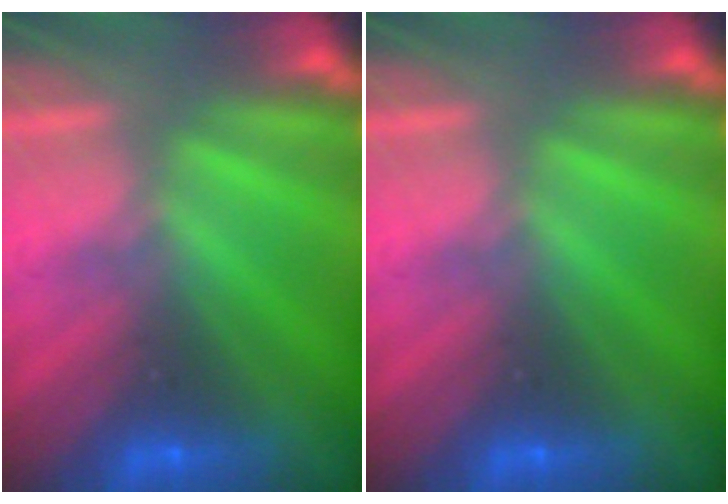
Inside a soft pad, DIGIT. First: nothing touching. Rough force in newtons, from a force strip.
{"total": 0.0}